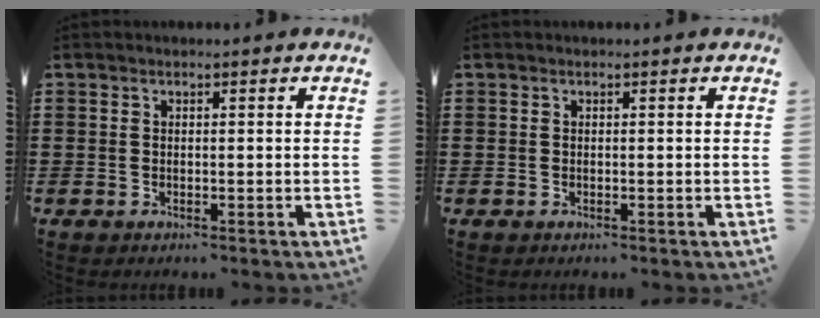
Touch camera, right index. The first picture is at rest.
{"total": 0.0}